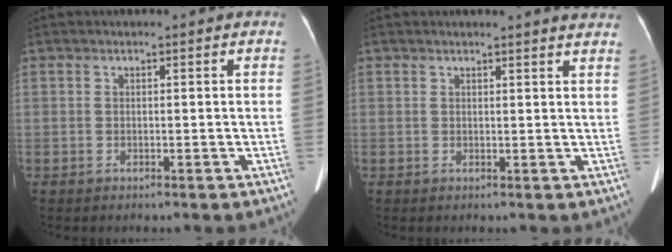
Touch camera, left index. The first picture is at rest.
{"total": 5.6, "force": [5.3, -0.2, 1.6], "torque": [-0.018, -0.004, 0.035]}